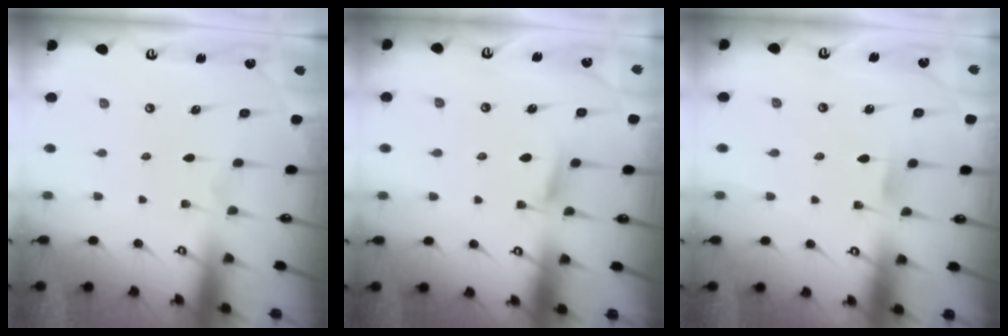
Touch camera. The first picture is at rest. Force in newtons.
{"total": 4.0, "press": 4.0, "slide": 0.7}
{"total": 4.3, "press": 4.2, "slide": 0.6}